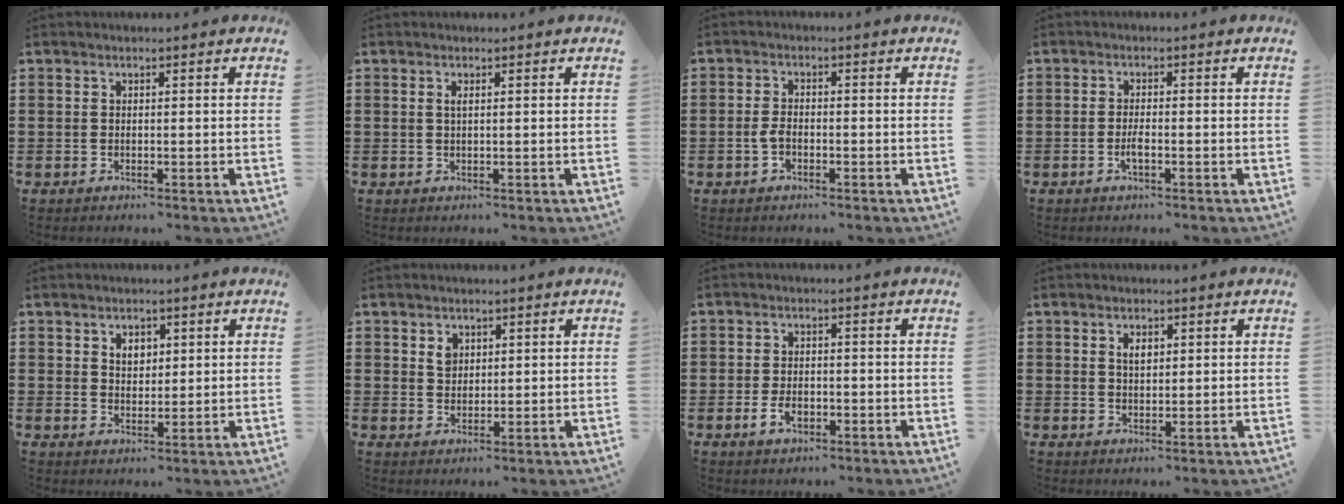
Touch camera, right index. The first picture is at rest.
{"total": 0.8, "force": [0.2, 0.2, 0.7], "torque": [-0.015, 0.001, 0.004]}
{"total": 2.5, "force": [-0.9, 1.3, 1.9], "torque": [-0.053, -0.004, -0.021]}
{"total": 2.0, "force": [-0.8, 0.4, 1.8], "torque": [-0.032, 0.000, -0.014]}
{"total": 2.9, "force": [1.4, 2.1, 1.4], "torque": [-0.027, 0.006, 0.023]}
{"total": 2.4, "force": [1.3, 1.8, 1.0], "torque": [-0.016, 0.002, 0.024]}
{"total": 3.2, "force": [-1.4, 1.8, 2.3], "torque": [-0.043, 0.000, -0.025]}
{"total": 2.2, "force": [0.9, 1.2, 1.6], "torque": [-0.035, 0.006, 0.015]}